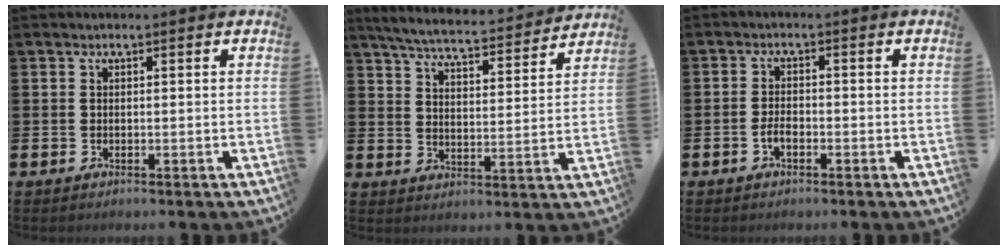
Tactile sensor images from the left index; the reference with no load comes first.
{"total": 5.9, "force": [5.6, 0.4, 1.5], "torque": [-0.054, -0.042, 0.095]}
{"total": 1.8, "force": [-0.9, 0.9, 1.3], "torque": [-0.021, 0.000, -0.018]}